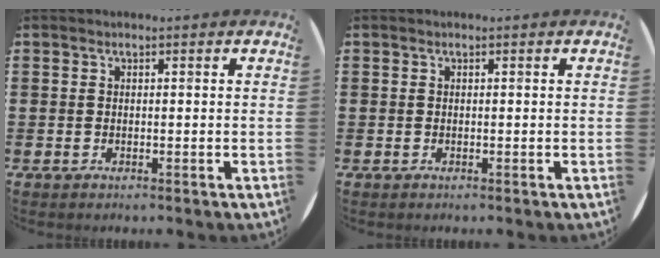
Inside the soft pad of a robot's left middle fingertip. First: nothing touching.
{"total": 0.0}